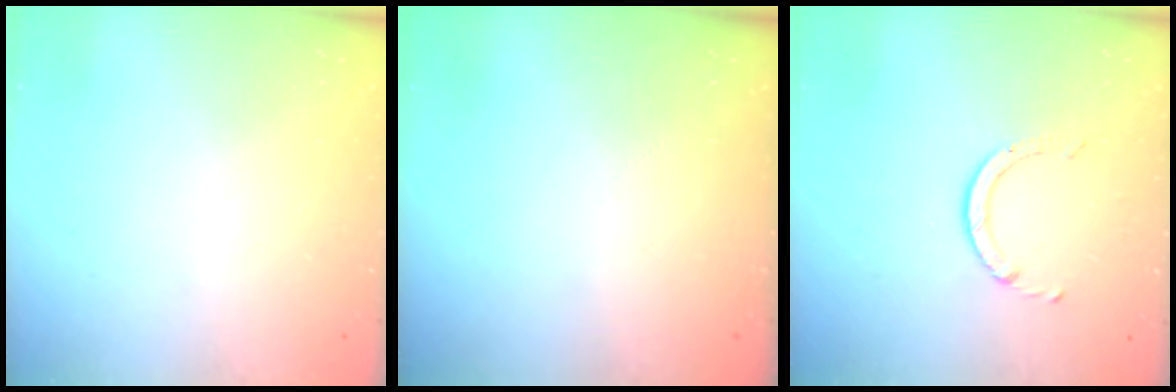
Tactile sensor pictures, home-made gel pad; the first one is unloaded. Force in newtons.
{"total": 0.0}
{"total": 2.5, "press": 2.5, "slide": 0.2}